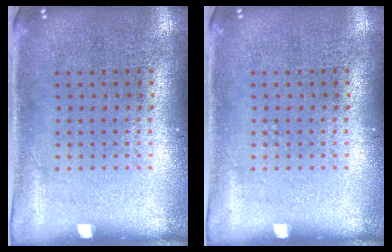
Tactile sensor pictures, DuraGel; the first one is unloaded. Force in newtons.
{"total": 0.0}